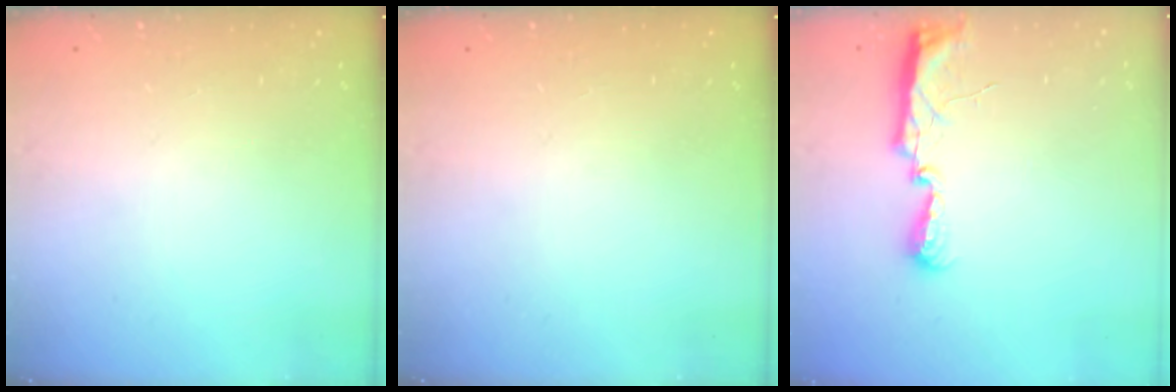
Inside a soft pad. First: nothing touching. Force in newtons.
{"total": 0.0}
{"total": 11.5, "press": 10.2, "slide": 5.3}